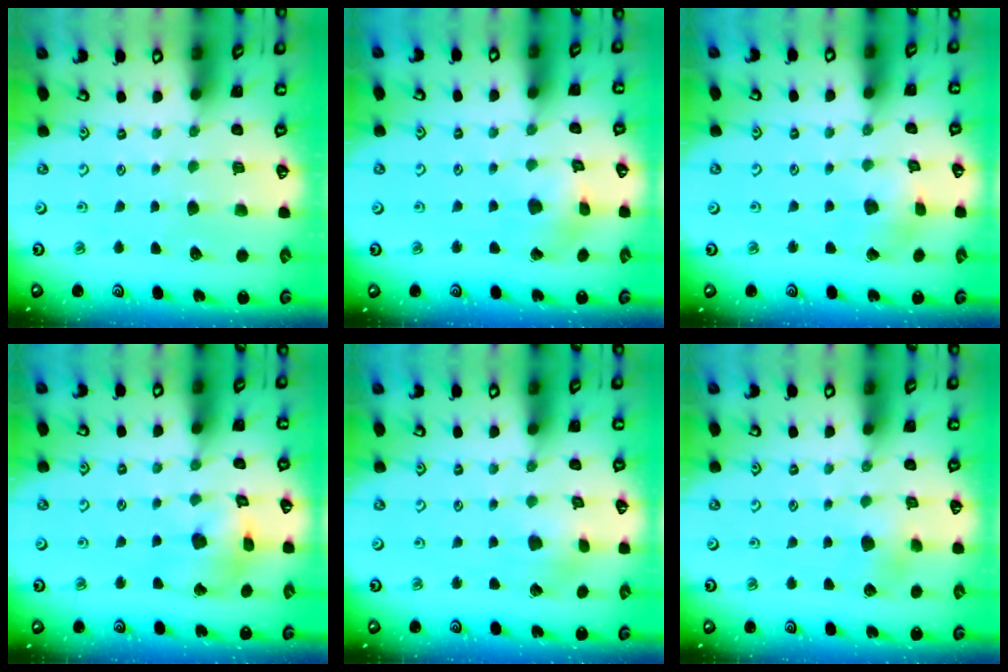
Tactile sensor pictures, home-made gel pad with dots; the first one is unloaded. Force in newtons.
{"total": 2.6, "press": 2.5, "slide": 0.3}
{"total": 2.6, "press": 2.5, "slide": 0.3}
{"total": 8.6, "press": 8.5, "slide": 0.9}
{"total": 2.6, "press": 2.6, "slide": 0.4}
{"total": 3.5, "press": 3.4, "slide": 0.5}